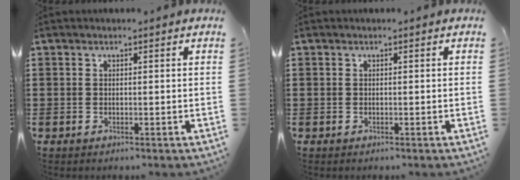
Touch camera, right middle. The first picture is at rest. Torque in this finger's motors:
{"motor_torque": [0.31, 0.13, 0.08, 0.01]}